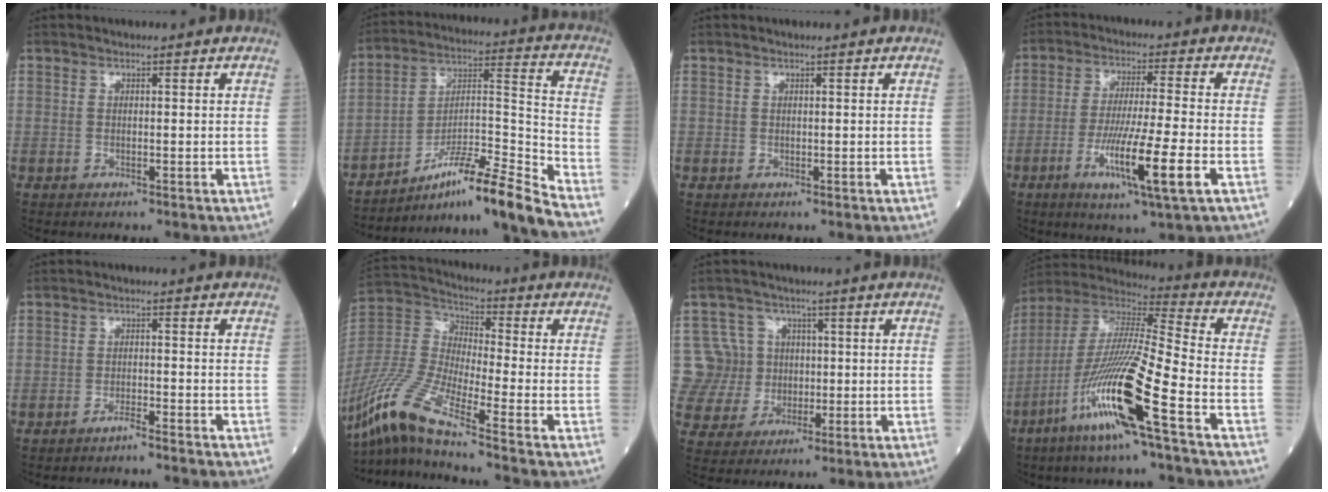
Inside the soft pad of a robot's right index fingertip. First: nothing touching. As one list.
[{"total": 15.8, "force": [-12.9, -2.2, 8.8], "torque": [-0.133, 0.015, -0.219]}, {"total": 0.0}, {"total": 11.5, "force": [-4.2, -0.3, 10.7], "torque": [-0.195, -0.021, -0.075]}, {"total": 1.8, "force": [-1.7, -0.3, 0.5], "torque": [-0.007, 0.003, -0.030]}, {"total": 15.3, "force": [-11.8, -0.4, 9.7], "torque": [-0.213, -0.016, -0.236]}, {"total": 7.5, "force": [1.2, 7.4, 0.1], "torque": [0.003, 0.024, 0.028]}, {"total": 18.8, "force": [-8.4, -0.2, 16.8], "torque": [-0.363, -0.038, -0.171]}]